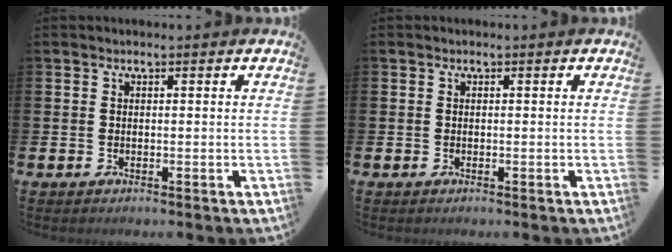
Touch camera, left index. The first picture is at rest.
{"total": 0.0}